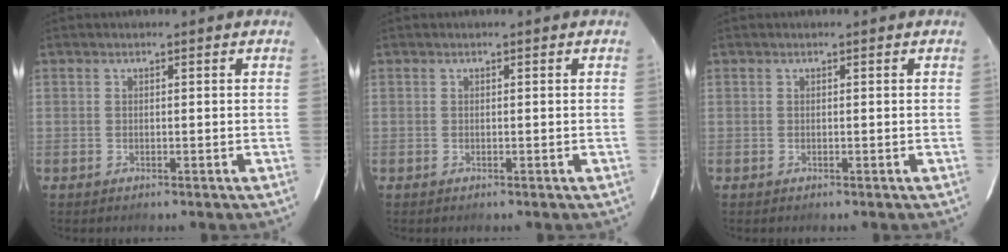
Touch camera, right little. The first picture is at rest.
{"total": 0.0}
{"total": 0.0}